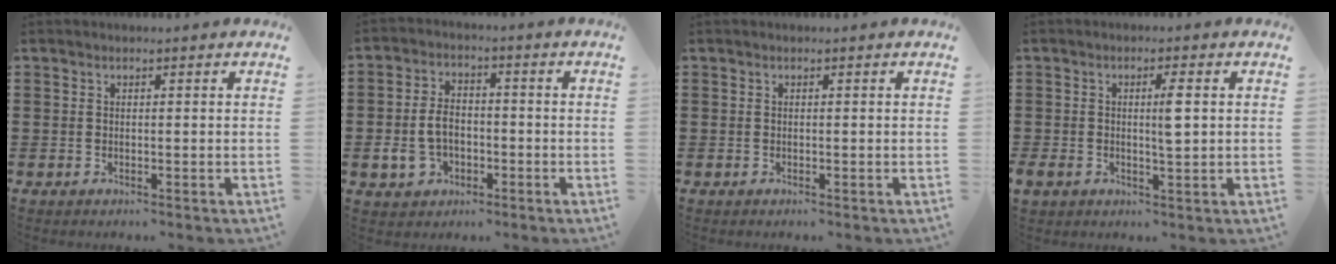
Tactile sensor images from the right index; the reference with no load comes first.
{"total": 5.8, "force": [-1.4, 4.2, 3.8], "torque": [-0.091, 0.006, -0.031]}
{"total": 0.0}
{"total": 3.4, "force": [0.3, 1.0, 3.2], "torque": [-0.068, 0.002, 0.000]}